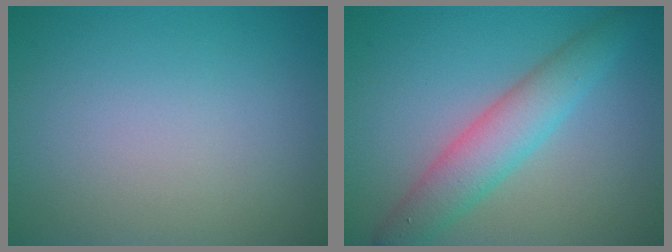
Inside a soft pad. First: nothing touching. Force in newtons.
{"total": 4.7, "press": 4.7, "slide": 0.1}